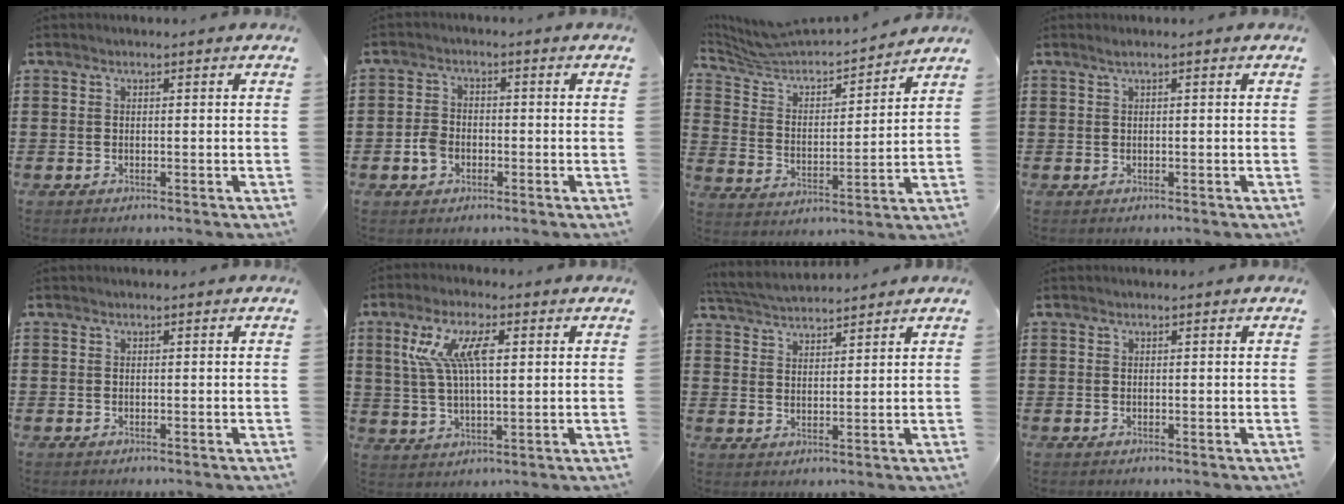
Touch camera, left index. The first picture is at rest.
{"total": 3.2, "force": [-1.1, 2.4, 1.8], "torque": [-0.049, -0.001, -0.024]}
{"total": 4.9, "force": [4.6, 1.2, 1.4], "torque": [-0.057, -0.037, 0.069]}
{"total": 0.8, "force": [0.3, 0.0, 0.7], "torque": [-0.011, -0.002, 0.006]}
{"total": 0.0}
{"total": 8.9, "force": [2.9, 3.3, 7.8], "torque": [-0.176, 0.008, 0.044]}
{"total": 4.0, "force": [3.9, 0.1, 0.6], "torque": [-0.025, -0.014, 0.071]}
{"total": 0.0}